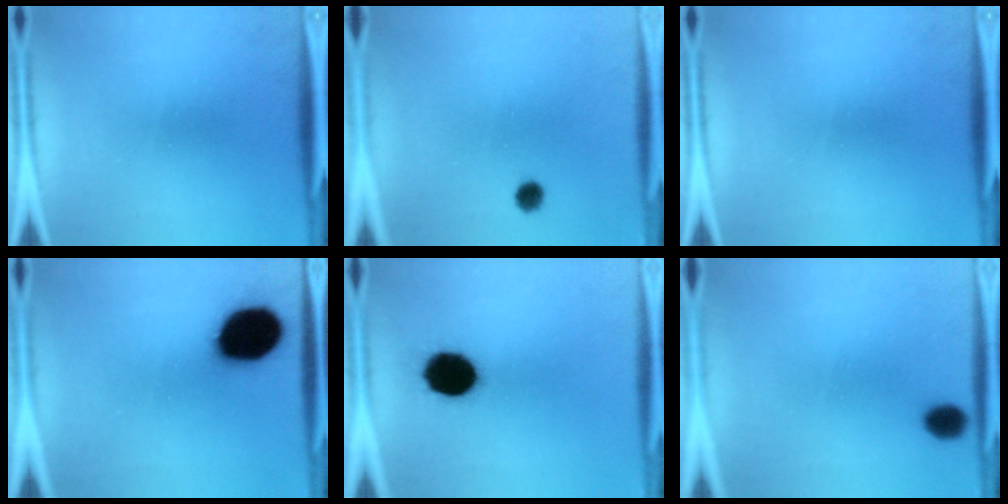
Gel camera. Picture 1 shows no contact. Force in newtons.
{"total": 2.4}
{"total": 0.0}
{"total": 19.1}
{"total": 13.8}
{"total": 2.3}